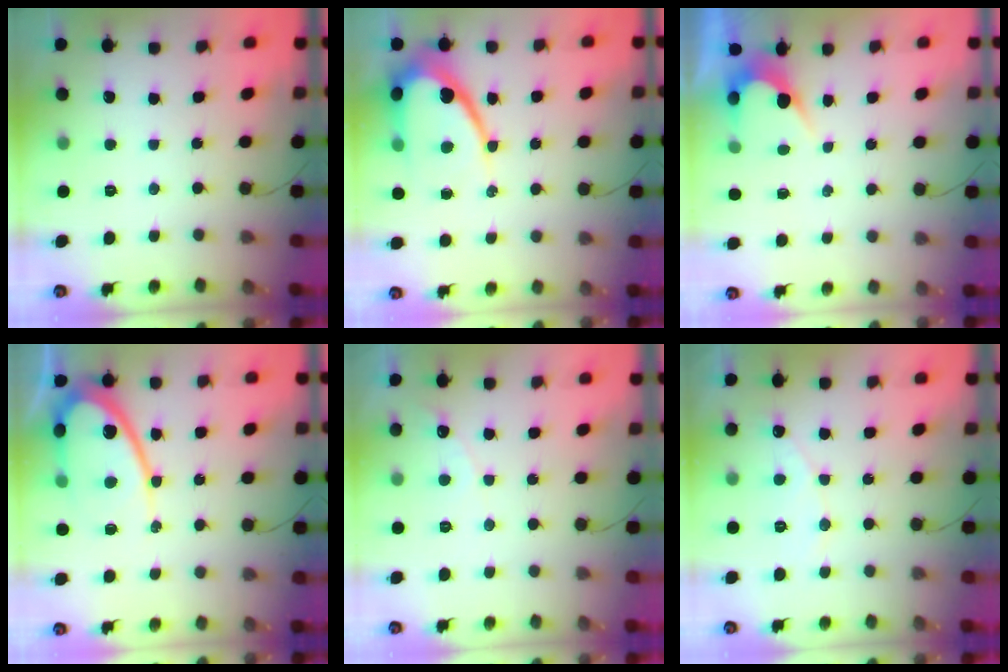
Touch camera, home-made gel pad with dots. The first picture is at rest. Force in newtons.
{"total": 12.3, "press": 12.3, "slide": 1.0}
{"total": 3.2, "press": 3.2, "slide": 0.2}
{"total": 14.9, "press": 14.8, "slide": 1.2}
{"total": 3.6, "press": 3.6, "slide": 0.2}
{"total": 5.6, "press": 5.6, "slide": 0.4}